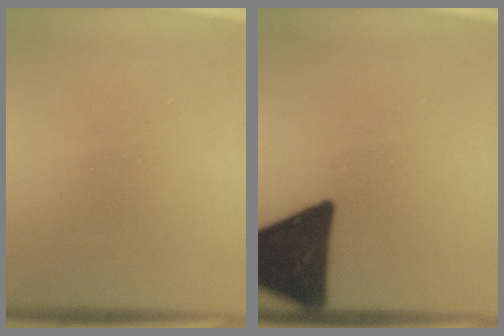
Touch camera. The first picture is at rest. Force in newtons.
{"total": 15.9}